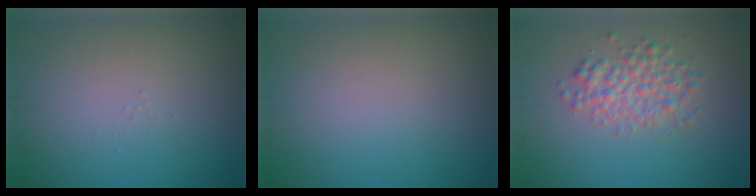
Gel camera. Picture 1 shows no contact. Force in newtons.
{"total": 0.0}
{"total": 3.3, "press": 3.3, "slide": 0.1}